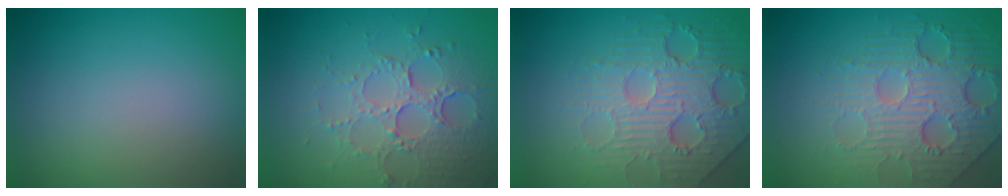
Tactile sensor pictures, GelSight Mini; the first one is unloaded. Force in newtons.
{"total": 5.4, "press": 3.9, "slide": 3.7}
{"total": 6.8, "press": 5.2, "slide": 4.3}
{"total": 6.8, "press": 5.2, "slide": 4.3}